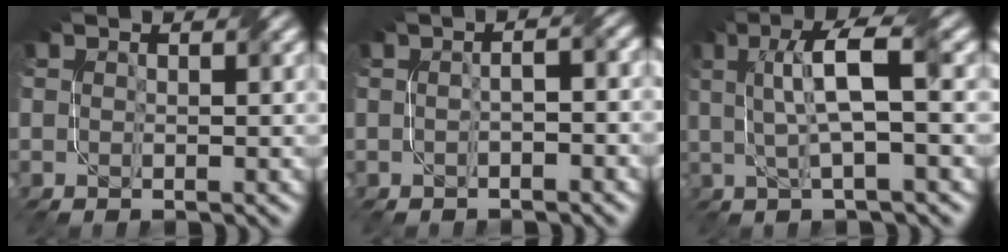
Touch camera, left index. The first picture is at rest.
{"total": 2.2, "force": [-0.4, 0.7, 2.1], "torque": [-0.030, 0.005, -0.012]}
{"total": 5.7, "force": [1.2, 1.2, 5.4], "torque": [-0.103, 0.010, 0.023]}